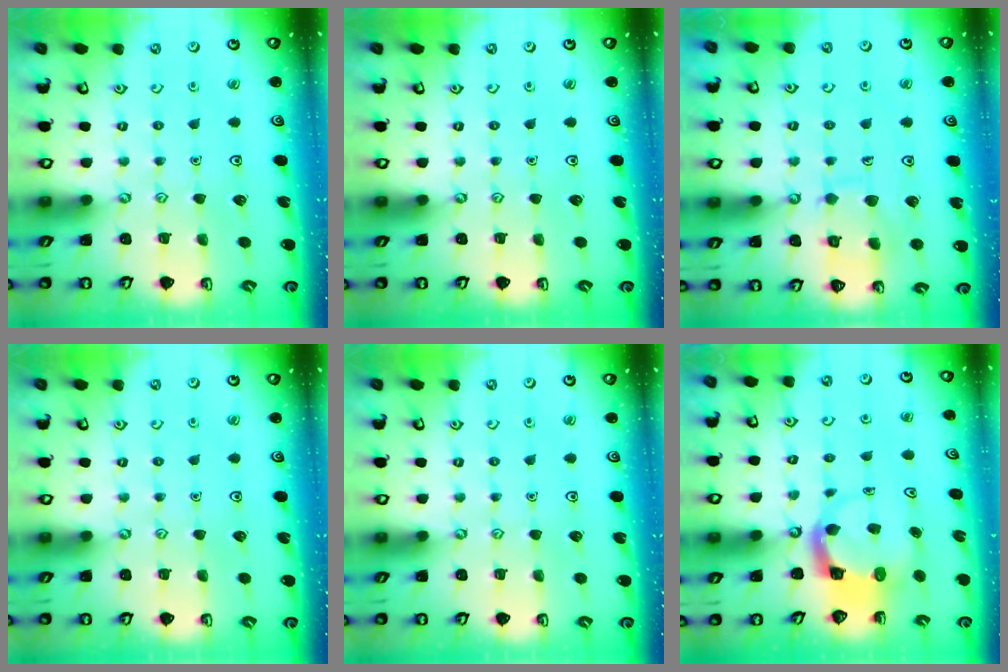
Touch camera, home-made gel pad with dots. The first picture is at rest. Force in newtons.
{"total": 0.0}
{"total": 9.4, "press": 9.4, "slide": 0.9}
{"total": 0.0}
{"total": 0.0}
{"total": 4.0, "press": 4.0, "slide": 0.3}